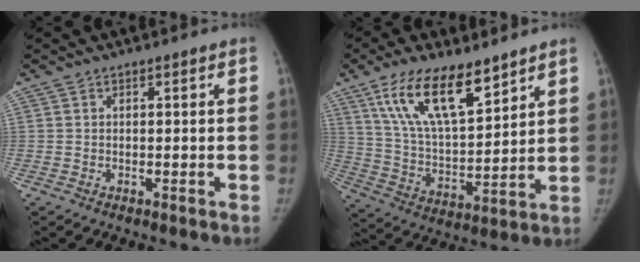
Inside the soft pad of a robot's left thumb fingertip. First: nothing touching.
{"total": 16.6, "force": [10.4, 6.2, 11.4], "torque": [-0.178, -0.046, 0.203]}